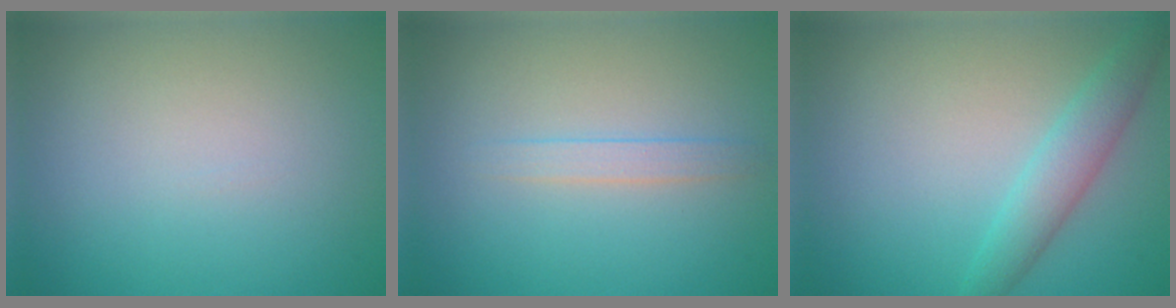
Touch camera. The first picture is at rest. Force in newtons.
{"total": 1.3, "press": 1.3, "slide": 0.0}
{"total": 3.0, "press": 3.0, "slide": 0.1}